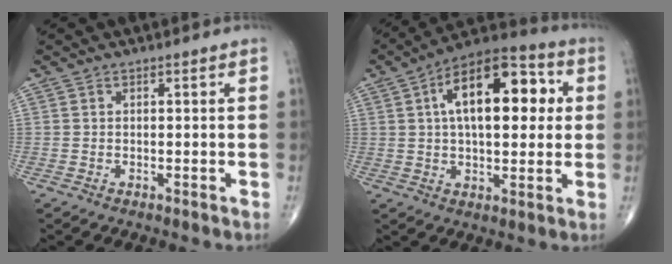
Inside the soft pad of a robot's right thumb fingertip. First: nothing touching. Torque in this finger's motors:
{"motor_torque": [0.84, 3.82, 1.71, 0.17, 0.58]}